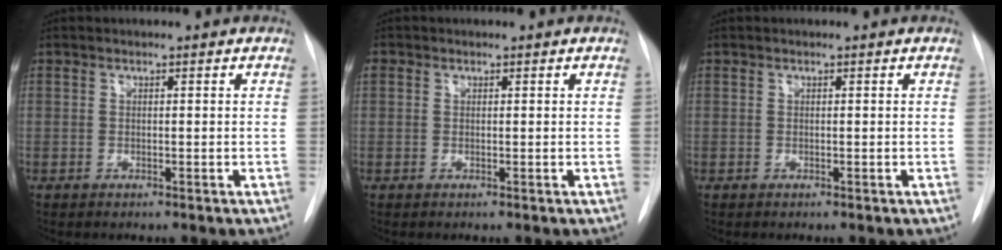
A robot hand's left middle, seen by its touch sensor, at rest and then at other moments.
{"total": 1.1, "force": [0.4, 1.0, 0.3], "torque": [-0.005, 0.015, 0.008]}
{"total": 0.0}